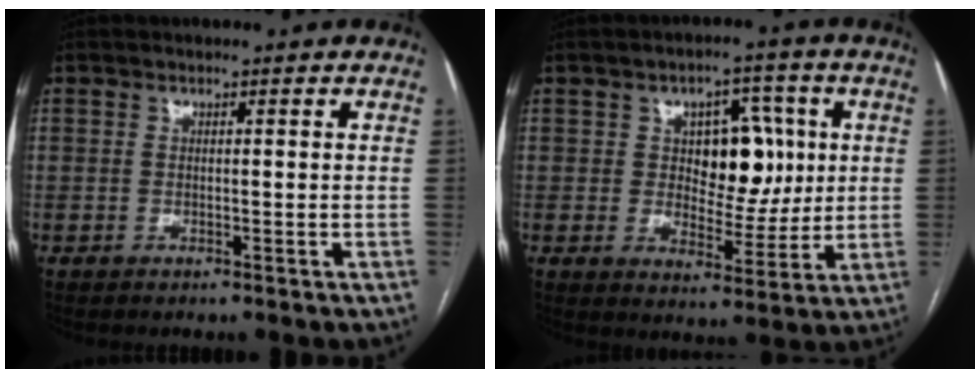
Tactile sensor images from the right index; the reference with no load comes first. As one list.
[{"total": 10.3, "force": [2.0, 6.1, 8.1], "torque": [-0.109, 0.019, 0.038]}]